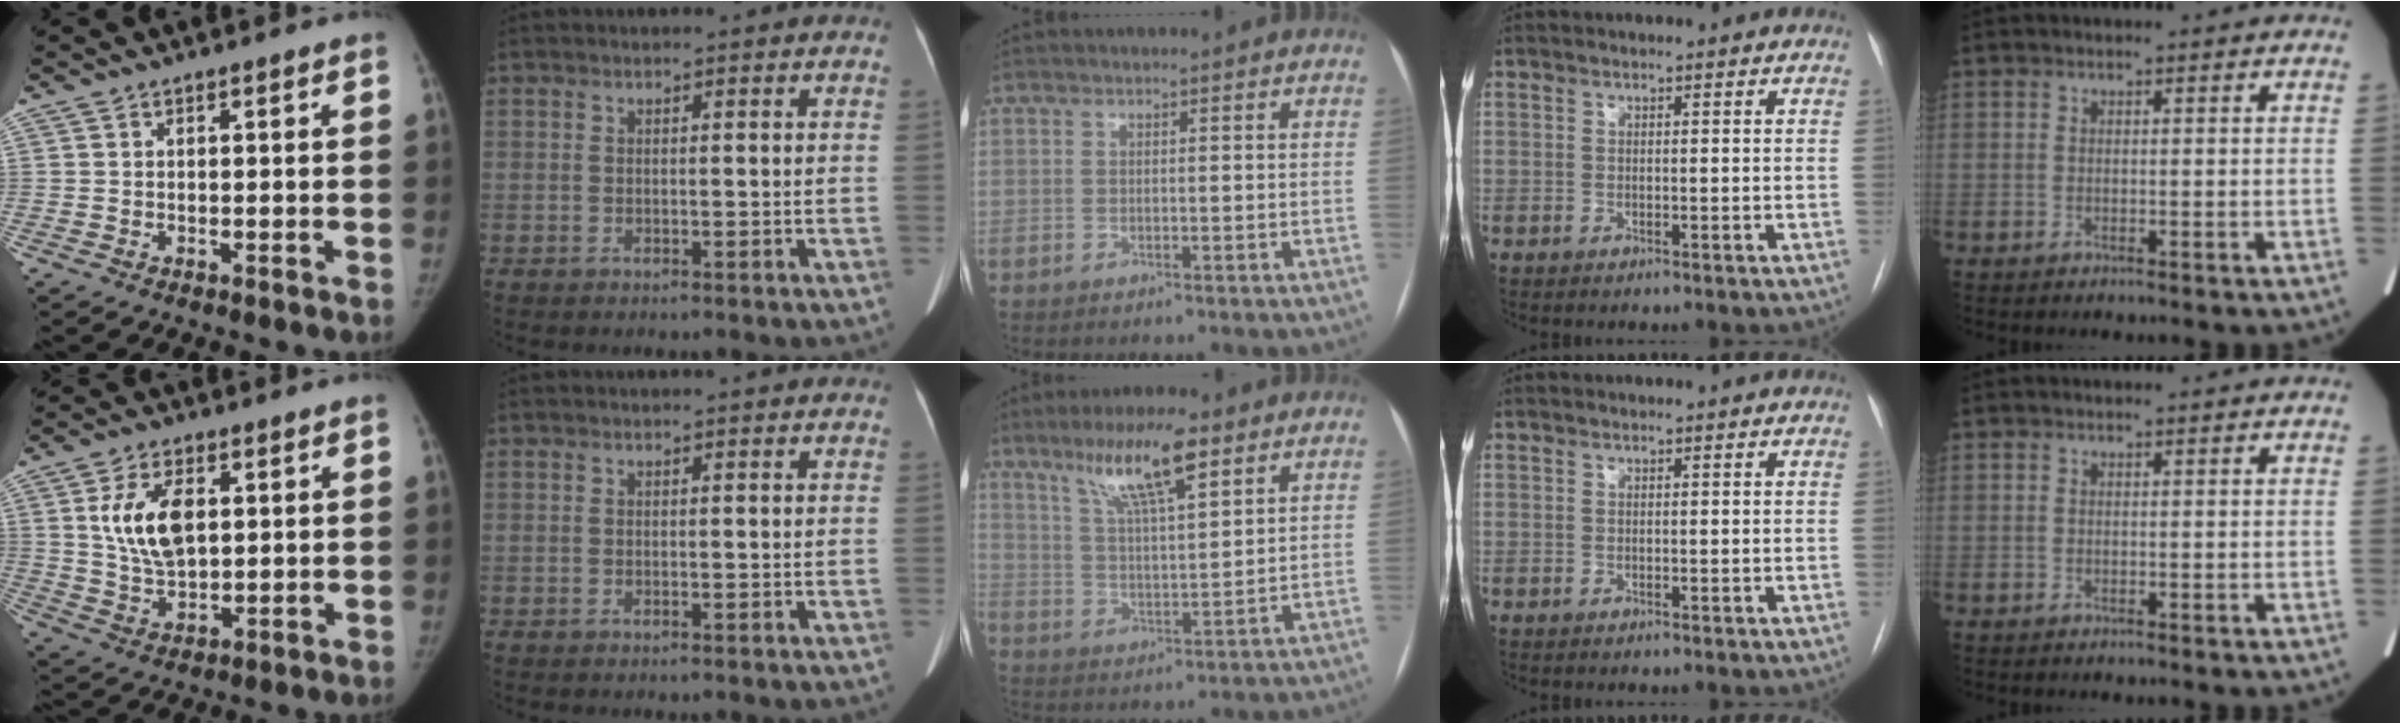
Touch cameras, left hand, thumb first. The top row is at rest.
{"thumb": {"total": 10.7, "force": [2.7, 5.9, 8.5], "torque": [-0.141, -0.013, 0.057]}, "middle": {"total": 11.1, "force": [6.9, 1.7, 8.5], "torque": [-0.157, 0.008, 0.123]}}